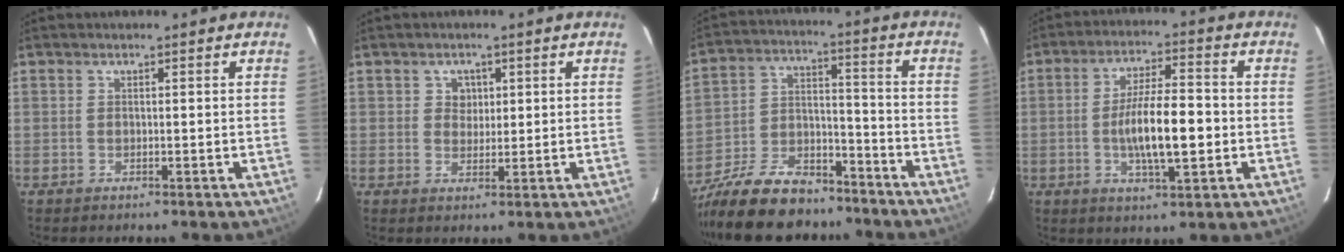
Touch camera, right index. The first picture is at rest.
{"total": 2.7, "force": [0.8, 2.6, 0.5], "torque": [-0.002, 0.010, 0.014]}
{"total": 20.4, "force": [-16.0, 8.8, 9.0], "torque": [-0.201, 0.009, -0.258]}
{"total": 10.6, "force": [-1.8, 2.6, 10.1], "torque": [-0.185, -0.004, -0.027]}